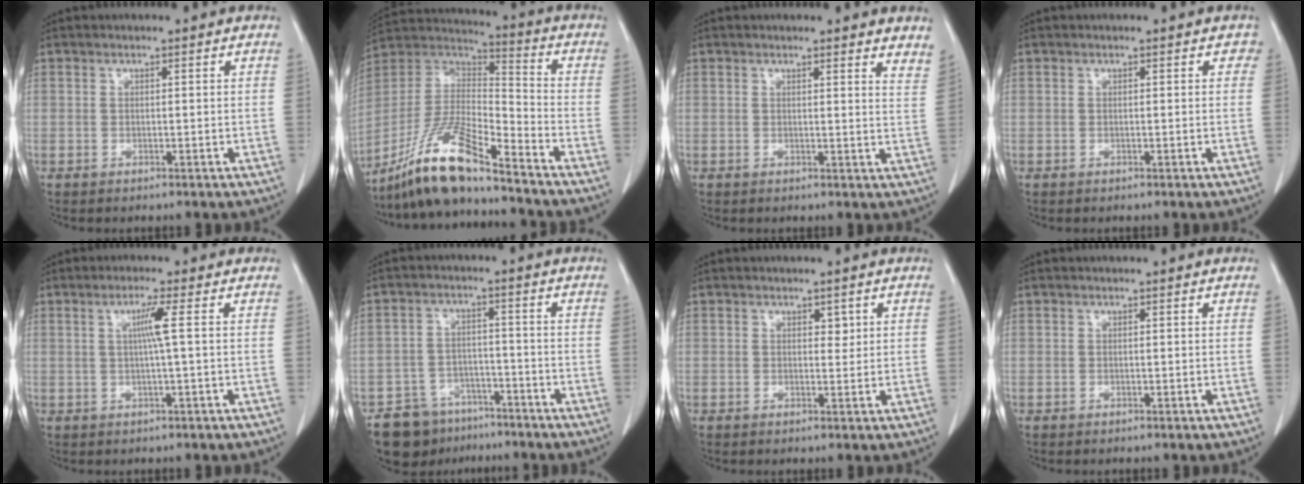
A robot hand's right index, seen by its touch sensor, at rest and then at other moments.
{"total": 15.4, "force": [-12.2, 1.5, 9.3], "torque": [-0.183, -0.003, -0.227]}
{"total": 5.7, "force": [5.4, 1.0, 1.6], "torque": [-0.006, -0.024, 0.036]}
{"total": 0.5, "force": [0.0, 0.5, 0.2], "torque": [0.011, 0.005, -0.006]}
{"total": 3.3, "force": [0.5, -0.9, 3.1], "torque": [-0.062, 0.001, 0.009]}
{"total": 8.6, "force": [-6.6, 5.5, 1.1], "torque": [-0.016, 0.018, -0.104]}
{"total": 1.3, "force": [0.6, 0.8, 0.8], "torque": [-0.008, -0.004, 0.009]}
{"total": 0.0}